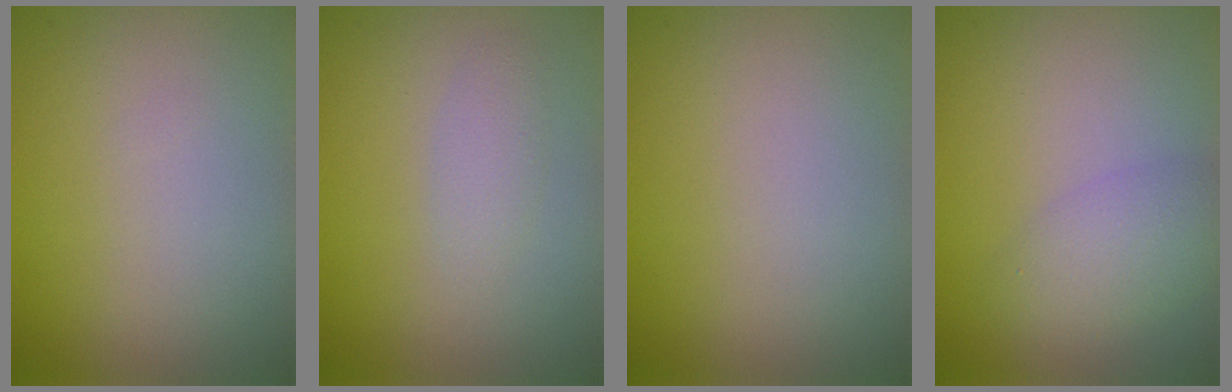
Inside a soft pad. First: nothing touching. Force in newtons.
{"total": 1.4, "press": 1.4, "slide": 0.1}
{"total": 0.0}
{"total": 2.9, "press": 2.9, "slide": 0.1}